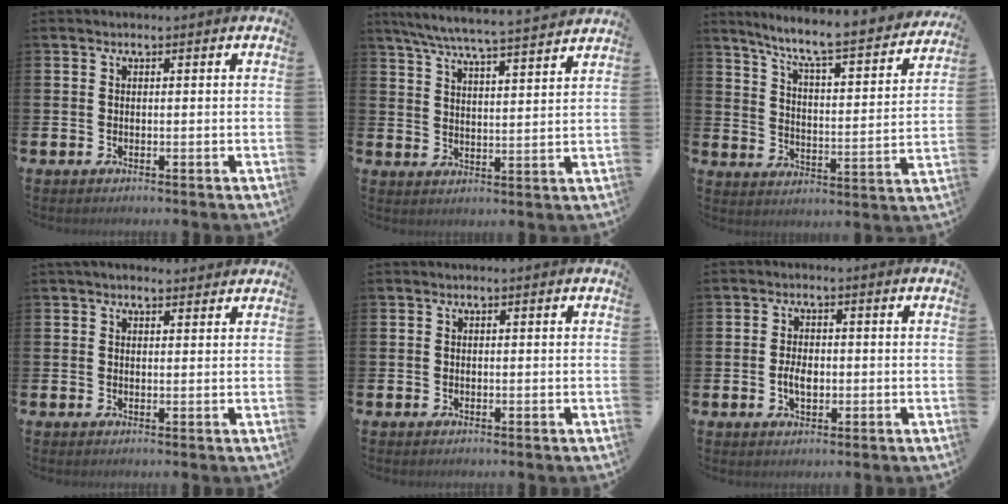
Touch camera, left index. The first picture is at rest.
{"total": 6.8, "force": [6.4, -0.1, 2.3], "torque": [-0.060, -0.047, 0.110]}
{"total": 7.6, "force": [6.9, 0.3, 3.4], "torque": [-0.098, -0.055, 0.112]}
{"total": 1.9, "force": [1.8, 0.6, 0.4], "torque": [-0.003, -0.003, 0.030]}
{"total": 0.0}
{"total": 3.1, "force": [-0.5, 1.8, 2.5], "torque": [-0.037, 0.001, -0.012]}